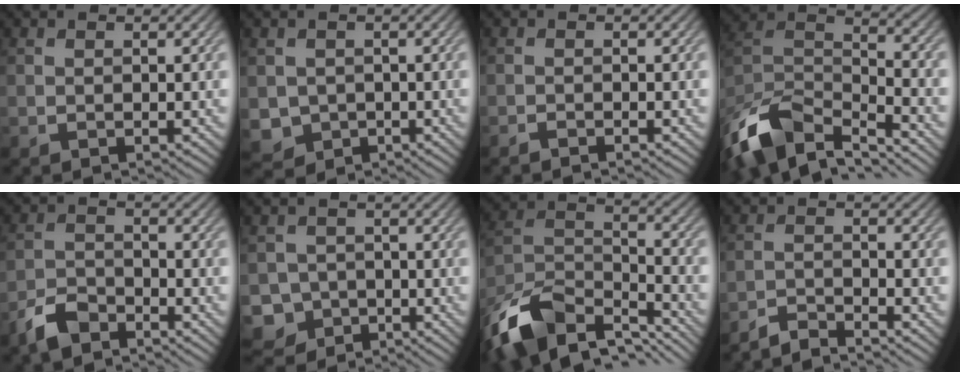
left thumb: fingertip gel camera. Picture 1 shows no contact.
{"total": 3.4, "force": [-0.5, 3.2, 0.9], "torque": [-0.038, -0.019, -0.011]}
{"total": 0.9, "force": [-0.8, 0.0, 0.3], "torque": [-0.006, 0.000, -0.018]}
{"total": 12.6, "force": [-8.8, 5.5, 7.1], "torque": [-0.170, -0.014, -0.168]}
{"total": 4.7, "force": [-3.8, 2.0, 2.1], "torque": [-0.044, -0.004, -0.085]}
{"total": 5.0, "force": [-2.4, 4.3, 1.0], "torque": [-0.021, -0.004, -0.053]}
{"total": 14.3, "force": [-10.2, 6.6, 7.5], "torque": [-0.182, -0.013, -0.187]}
{"total": 3.5, "force": [-3.3, 0.3, 1.0], "torque": [-0.013, 0.001, -0.074]}